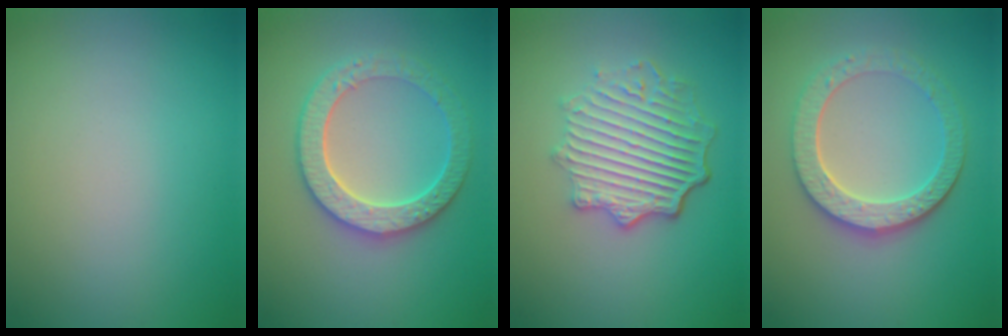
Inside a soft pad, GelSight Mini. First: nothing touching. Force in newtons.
{"total": 4.1, "press": 4.0, "slide": 1.0}
{"total": 6.1, "press": 4.6, "slide": 4.0}
{"total": 4.6, "press": 4.1, "slide": 2.1}